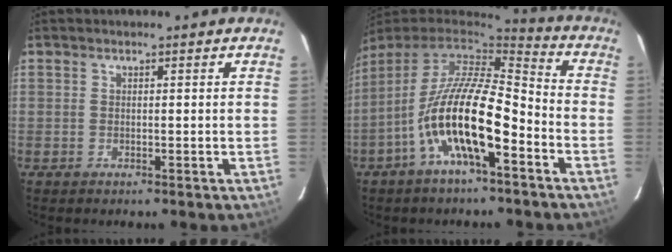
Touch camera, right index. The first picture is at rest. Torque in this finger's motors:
{"motor_torque": [1.30, -0.84, 1.06, 0.21]}